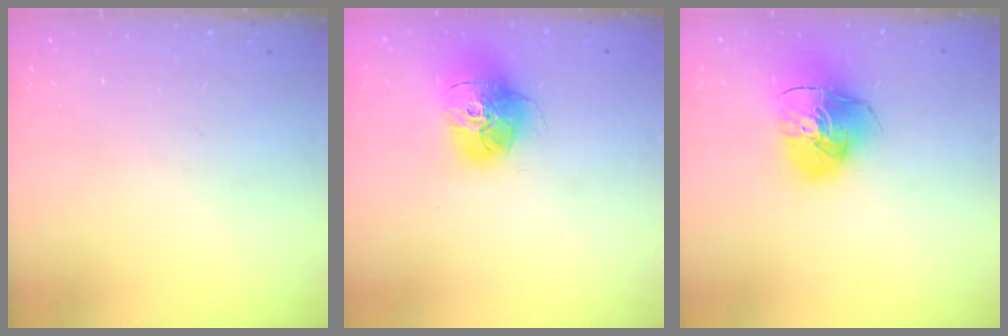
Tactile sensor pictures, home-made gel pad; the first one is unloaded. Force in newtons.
{"total": 15.7, "press": 15.7, "slide": 1.4}
{"total": 12.2, "press": 12.1, "slide": 1.6}